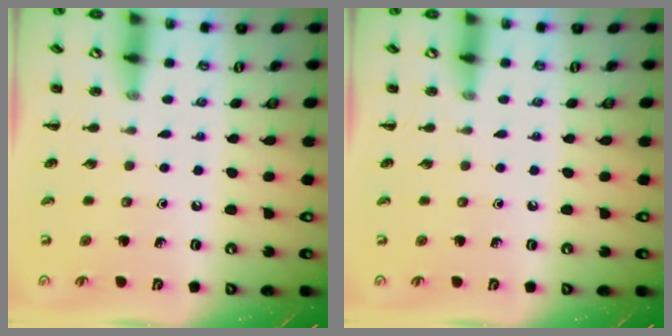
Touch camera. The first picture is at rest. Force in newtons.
{"total": 0.0}